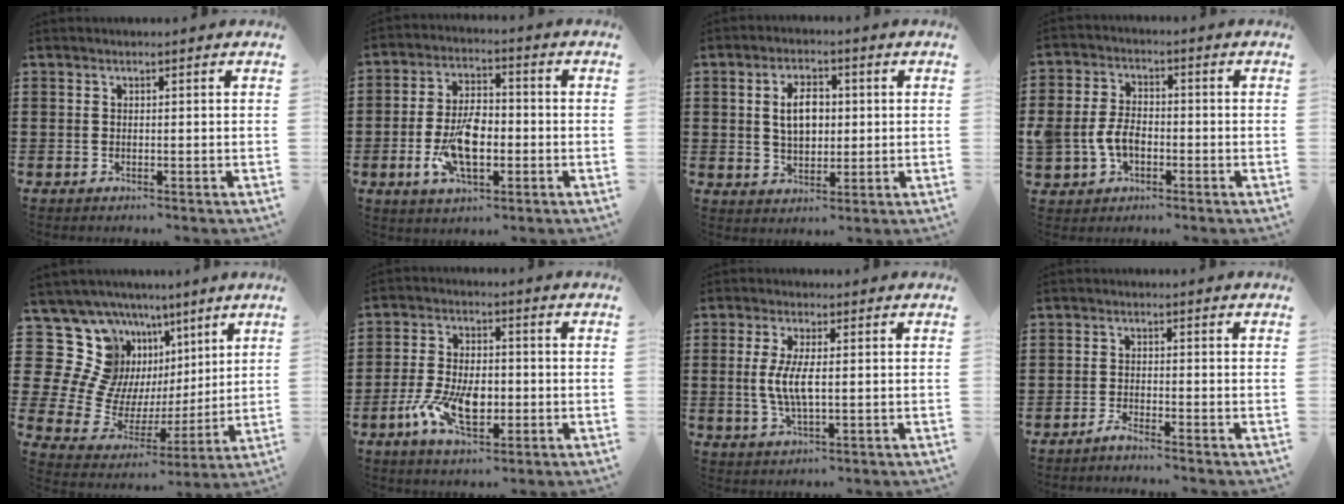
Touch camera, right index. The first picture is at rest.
{"total": 9.2, "force": [-2.1, 4.5, 7.7], "torque": [-0.172, 0.000, -0.042]}
{"total": 5.6, "force": [0.7, 3.3, 4.4], "torque": [-0.077, 0.010, 0.006]}
{"total": 5.7, "force": [-1.7, 4.0, 3.7], "torque": [-0.096, 0.001, -0.038]}
{"total": 14.5, "force": [3.9, 13.1, 4.9], "torque": [-0.165, -0.048, 0.092]}
{"total": 9.1, "force": [-2.7, 4.7, 7.3], "torque": [-0.155, 0.001, -0.048]}
{"total": 5.4, "force": [0.0, 1.6, 5.1], "torque": [-0.109, -0.003, -0.007]}
{"total": 1.6, "force": [-1.5, -0.1, 0.4], "torque": [-0.008, 0.002, -0.029]}